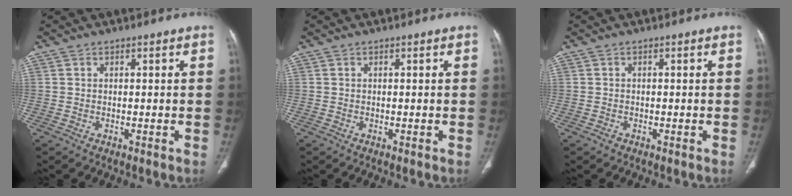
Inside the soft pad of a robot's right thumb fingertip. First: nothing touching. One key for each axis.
{"total": 0.0}
{"total": 0.8, "fx": -0.6, "fy": 0.5, "fz": 0.2, "tx": -0.002, "ty": 0.000, "tz": -0.013}